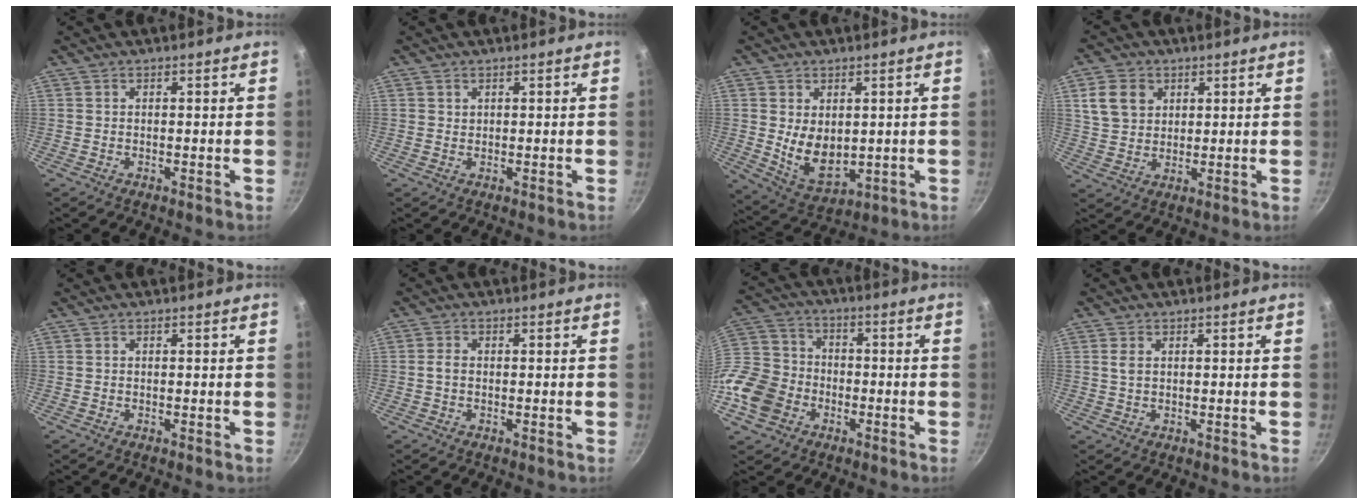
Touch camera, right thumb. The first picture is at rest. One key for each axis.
{"total": 0.7, "fx": 0.4, "fy": 0.5, "fz": 0.1, "tx": -0.002, "ty": 0.000, "tz": 0.007}
{"total": 9.3, "fx": 0.7, "fy": 6.2, "fz": 6.8, "tx": -0.100, "ty": -0.023, "tz": 0.038}
{"total": 8.0, "fx": 3.0, "fy": 6.3, "fz": 4.0, "tx": -0.056, "ty": 0.001, "tz": 0.059}
{"total": 0.0}
{"total": 1.6, "fx": -0.2, "fy": 1.1, "fz": 1.2, "tx": -0.024, "ty": 0.007, "tz": -0.005}
{"total": 14.0, "fx": -5.4, "fy": 11.2, "fz": 6.3, "tx": -0.114, "ty": 0.041, "tz": -0.115}
{"total": 2.1, "fx": 0.6, "fy": 1.3, "fz": 1.5, "tx": -0.030, "ty": -0.001, "tz": 0.013}